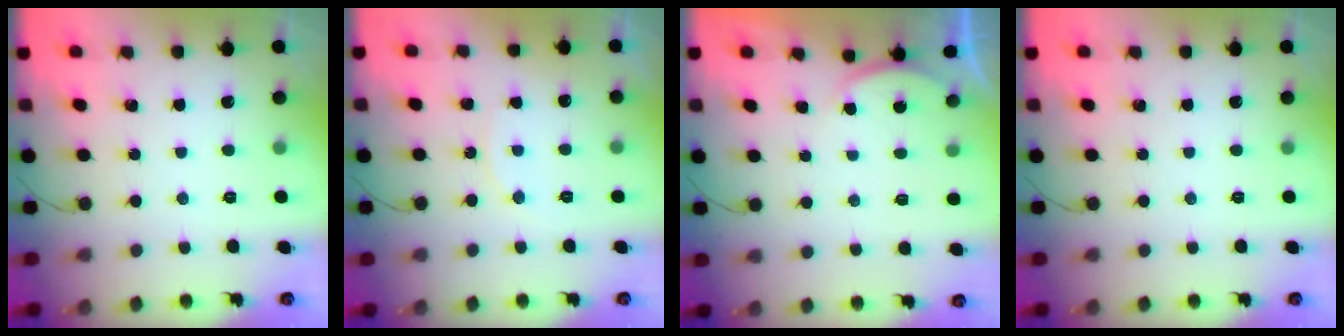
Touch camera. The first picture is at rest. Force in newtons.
{"total": 6.1, "press": 6.1, "slide": 0.5}
{"total": 2.8, "press": 2.7, "slide": 0.6}
{"total": 0.0}